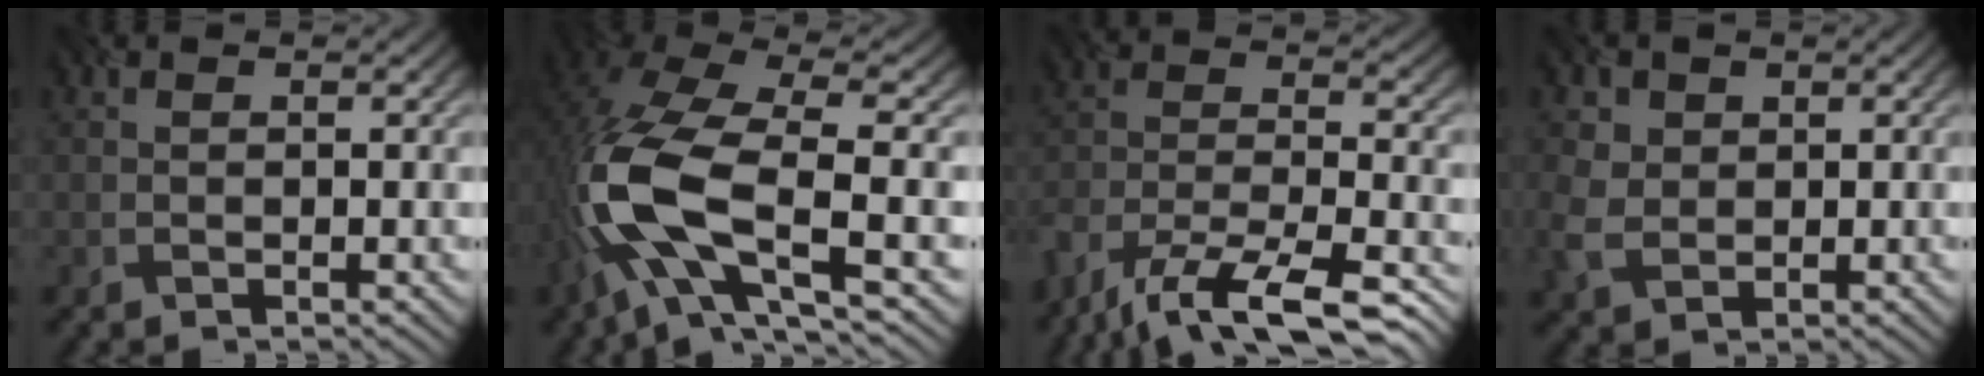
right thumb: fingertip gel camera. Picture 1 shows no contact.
{"total": 14.5, "force": [-3.3, 6.0, 12.7], "torque": [-0.303, -0.018, -0.069]}
{"total": 15.2, "force": [-12.2, 4.7, 7.7], "torque": [-0.160, -0.022, -0.195]}
{"total": 3.8, "force": [0.6, 3.3, 1.6], "torque": [-0.052, 0.001, 0.012]}